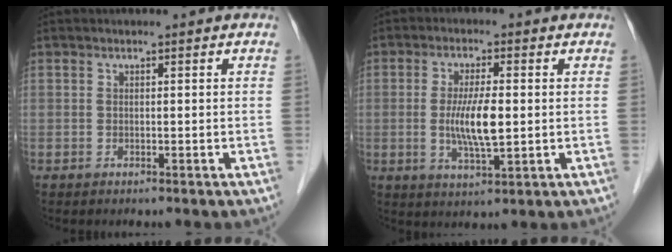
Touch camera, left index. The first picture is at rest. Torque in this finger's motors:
{"motor_torque": [0.80, 0.70, 0.27, 0.07]}